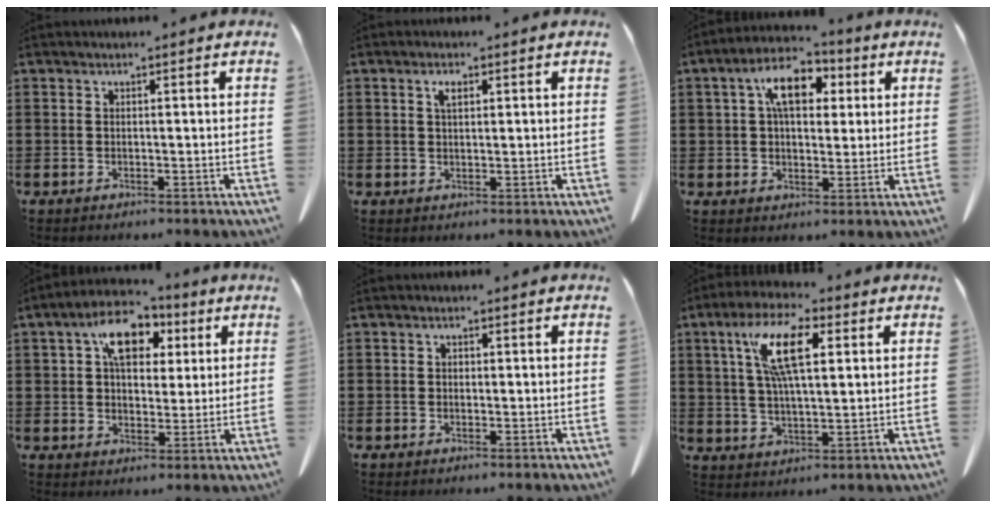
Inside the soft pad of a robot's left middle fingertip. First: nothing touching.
{"total": 2.6, "force": [1.1, 1.1, 2.1], "torque": [-0.047, 0.003, 0.020]}
{"total": 8.3, "force": [3.2, 4.9, 5.9], "torque": [-0.109, 0.006, 0.052]}
{"total": 8.5, "force": [3.9, 5.4, 5.3], "torque": [-0.101, 0.006, 0.066]}
{"total": 0.7, "force": [0.1, 0.7, 0.3], "torque": [-0.009, 0.002, 0.002]}
{"total": 11.3, "force": [4.2, 3.8, 9.8], "torque": [-0.210, 0.009, 0.069]}